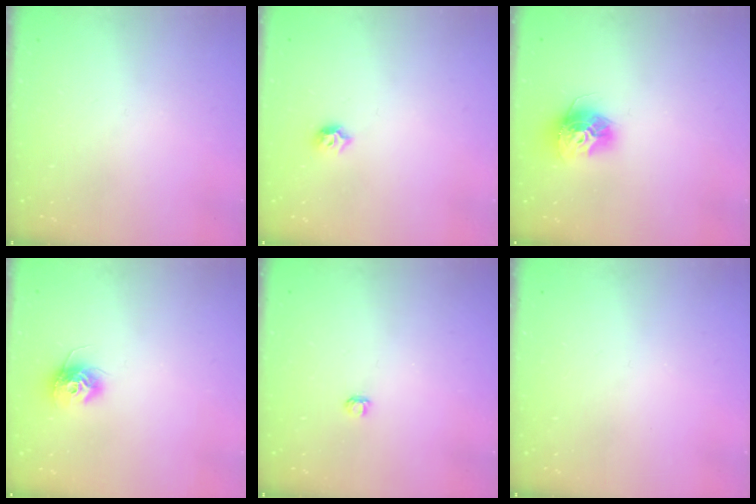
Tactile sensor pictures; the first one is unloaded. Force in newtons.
{"total": 4.0, "press": 3.9, "slide": 0.8}
{"total": 13.5, "press": 13.4, "slide": 1.2}
{"total": 10.3, "press": 10.3, "slide": 0.4}
{"total": 2.8, "press": 2.8, "slide": 0.3}
{"total": 0.0}